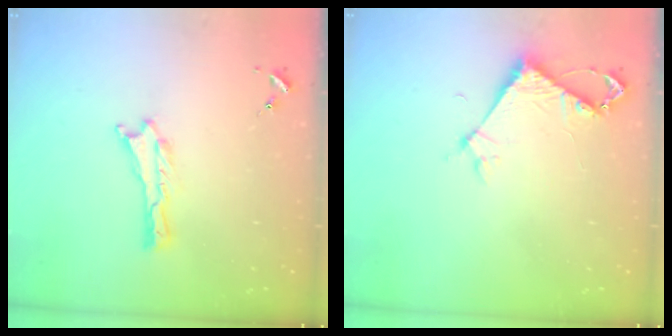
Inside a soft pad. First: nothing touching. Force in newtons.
{"total": 3.9, "press": 3.8, "slide": 0.3}